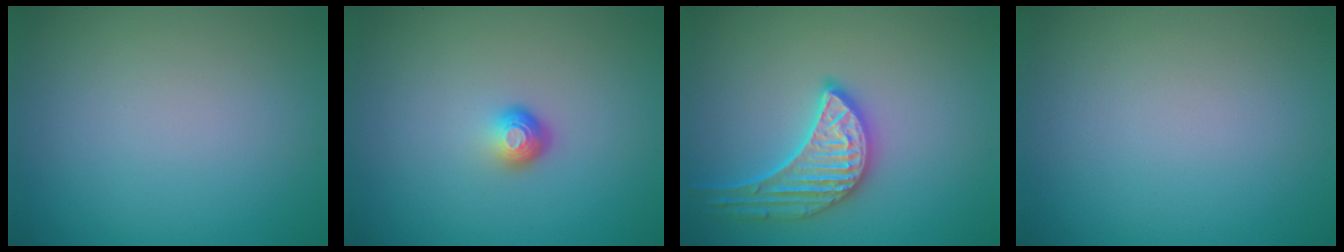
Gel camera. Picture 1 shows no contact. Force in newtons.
{"total": 1.7, "press": 1.1, "slide": 1.3}
{"total": 3.8, "press": 3.7, "slide": 0.9}
{"total": 0.0}